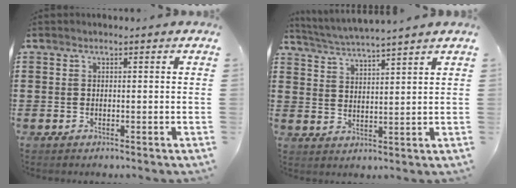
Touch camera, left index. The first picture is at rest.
{"total": 3.5, "force": [3.4, -0.9, 0.6], "torque": [-0.025, -0.020, 0.058]}